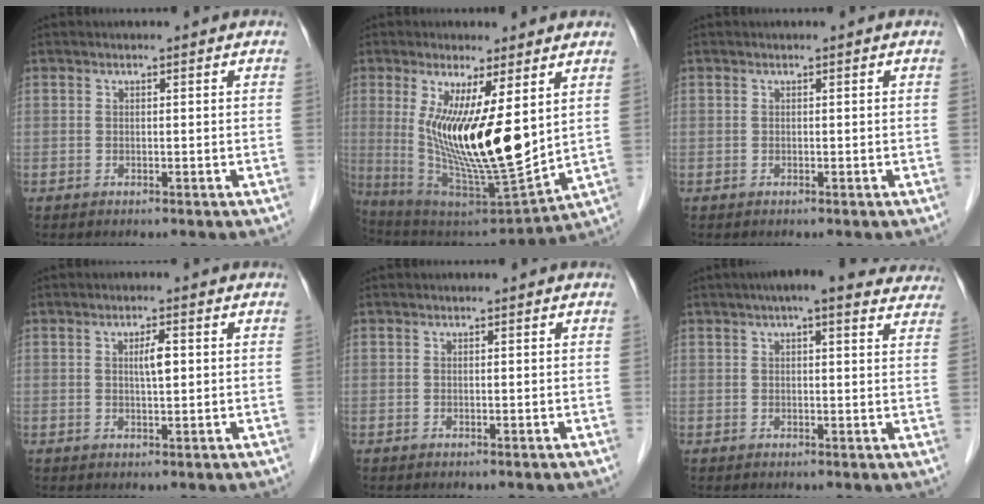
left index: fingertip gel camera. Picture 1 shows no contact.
{"total": 16.6, "force": [3.2, 2.9, 16.0], "torque": [-0.290, -0.027, 0.070]}
{"total": 0.0}
{"total": 2.6, "force": [0.5, 0.5, 2.5], "torque": [-0.042, 0.002, 0.009]}
{"total": 0.0}
{"total": 12.7, "force": [10.3, 3.1, 6.7], "torque": [-0.075, 0.033, 0.117]}